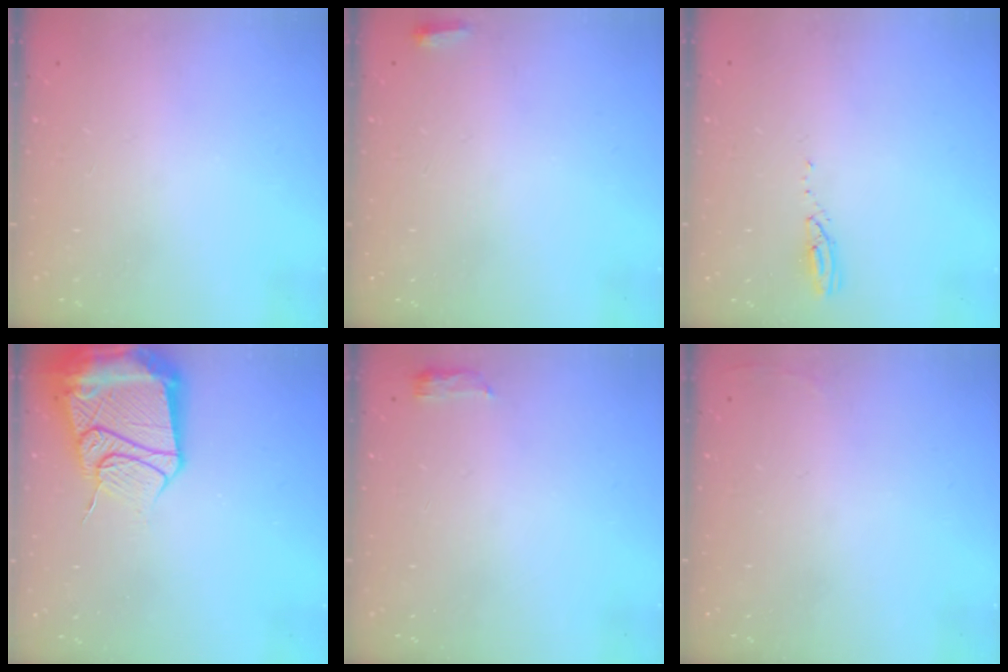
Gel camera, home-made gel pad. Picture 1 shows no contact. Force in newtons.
{"total": 2.7, "press": 2.6, "slide": 0.9}
{"total": 3.1, "press": 3.1, "slide": 0.1}
{"total": 20.6, "press": 20.5, "slide": 2.3}
{"total": 3.7, "press": 3.5, "slide": 1.3}
{"total": 2.5, "press": 2.4, "slide": 0.9}